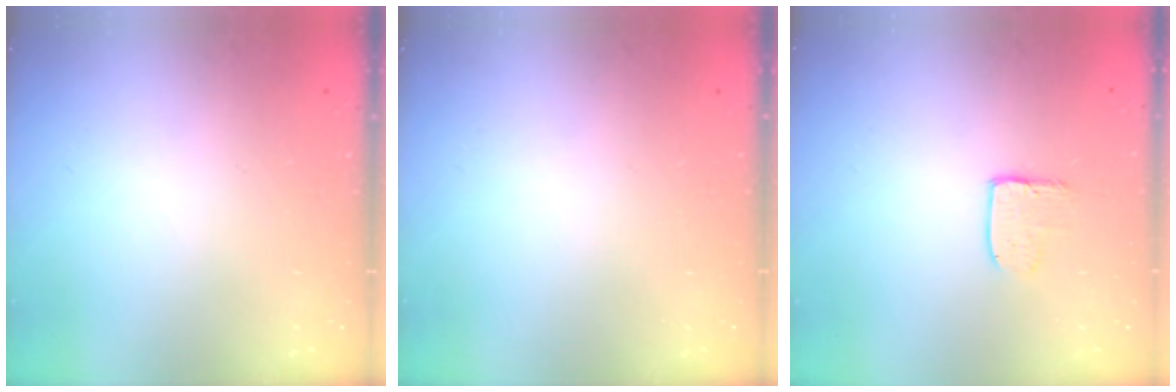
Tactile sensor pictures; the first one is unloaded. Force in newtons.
{"total": 0.0}
{"total": 3.8, "press": 3.8, "slide": 0.3}